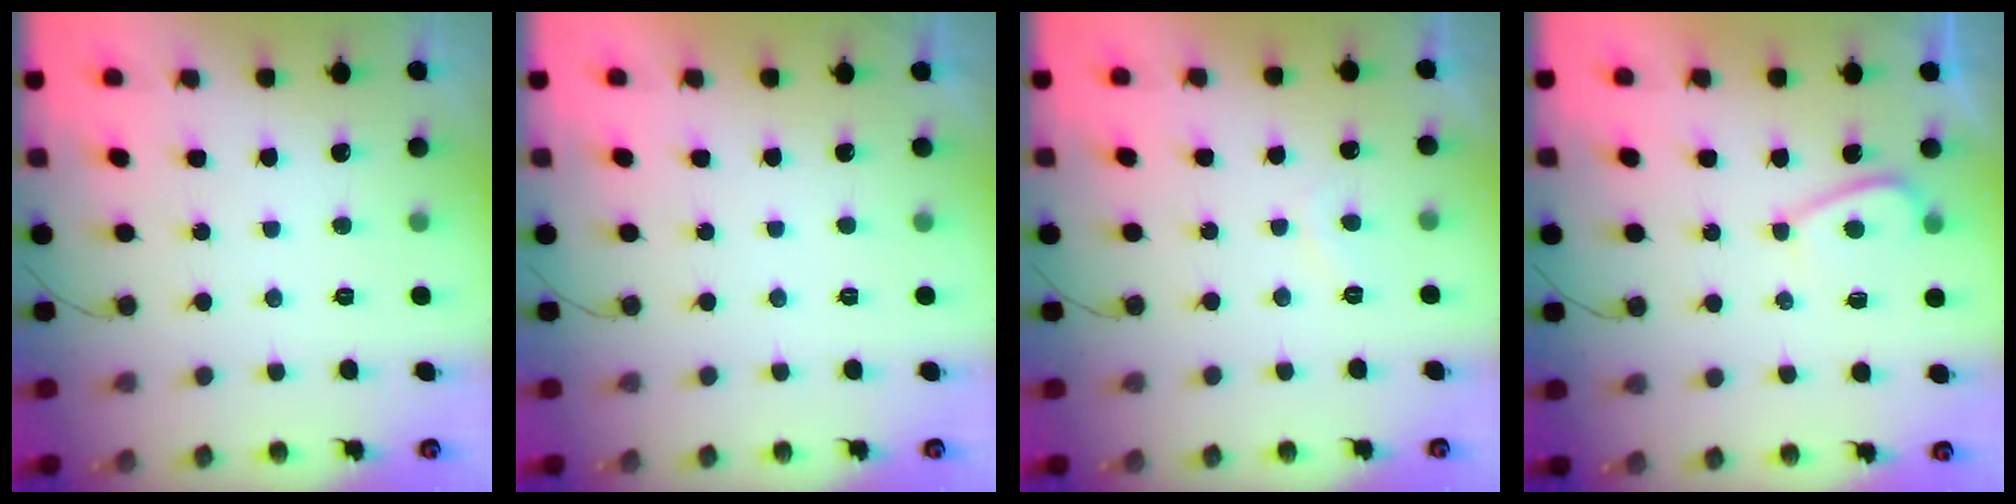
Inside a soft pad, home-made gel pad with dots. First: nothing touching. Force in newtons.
{"total": 2.2, "press": 2.2, "slide": 0.4}
{"total": 1.3, "press": 1.1, "slide": 0.7}
{"total": 5.1, "press": 5.1, "slide": 0.6}